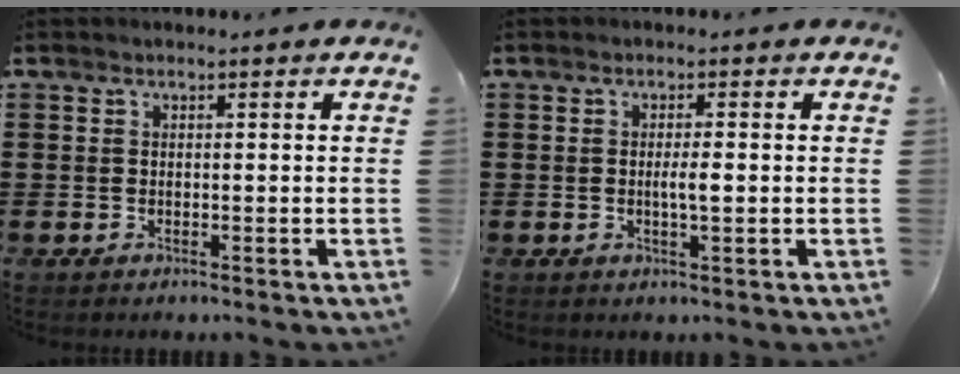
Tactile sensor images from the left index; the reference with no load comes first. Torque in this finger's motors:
{"motor_torque": [0.52, 0.11, 0.08, 0.04]}